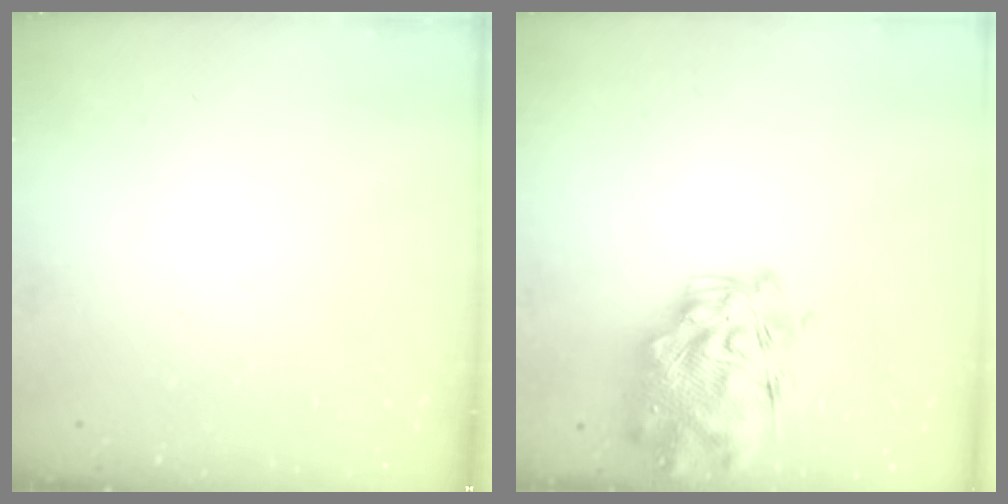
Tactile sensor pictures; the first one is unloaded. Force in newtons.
{"total": 13.3, "press": 12.5, "slide": 4.6}